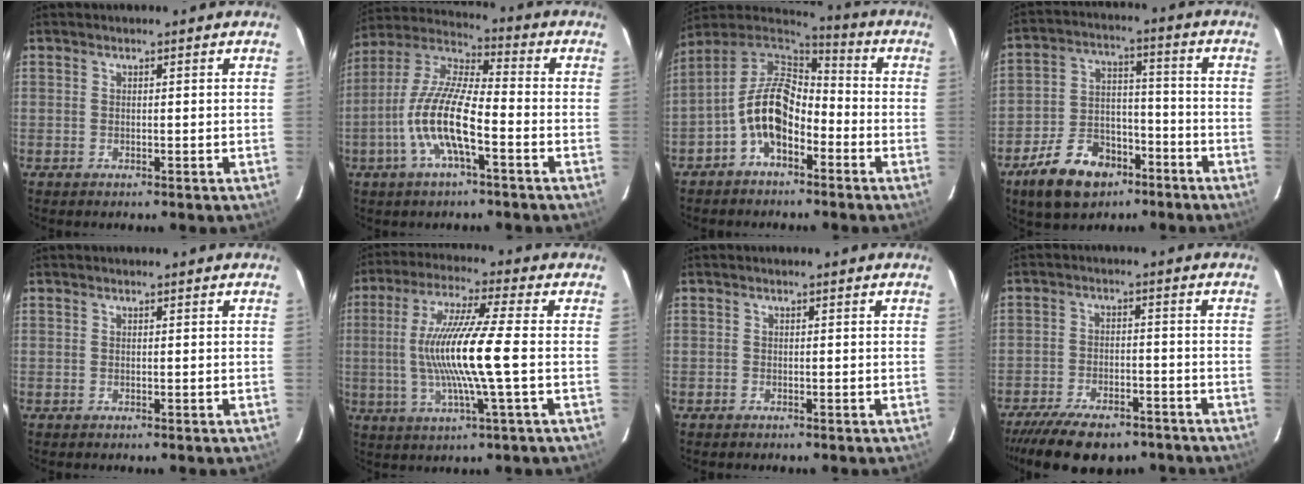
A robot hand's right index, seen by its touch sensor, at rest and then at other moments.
{"total": 13.6, "force": [-5.0, 3.2, 12.2], "torque": [-0.250, -0.002, -0.101]}
{"total": 11.5, "force": [-4.4, 6.4, 8.5], "torque": [-0.173, 0.018, -0.087]}
{"total": 13.8, "force": [-8.6, 8.2, 7.0], "torque": [-0.156, 0.015, -0.135]}
{"total": 0.0}
{"total": 14.1, "force": [-1.2, -0.4, 14.1], "torque": [-0.266, -0.006, -0.020]}
{"total": 0.6, "force": [-0.5, 0.3, 0.0], "torque": [-0.002, 0.003, -0.010]}
{"total": 15.2, "force": [-11.8, 6.0, 7.5], "torque": [-0.166, -0.018, -0.181]}